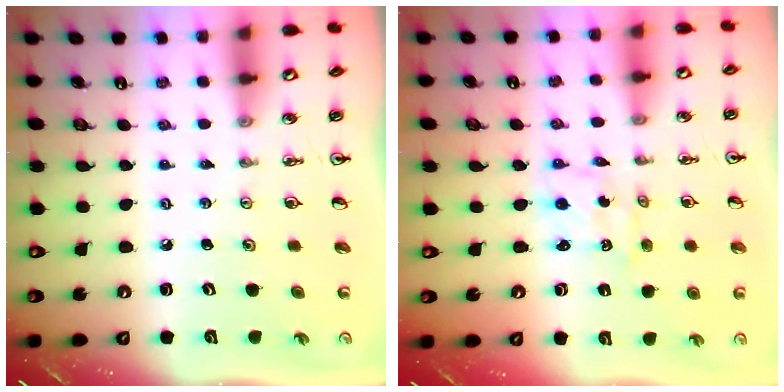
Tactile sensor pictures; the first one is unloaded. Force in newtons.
{"total": 1.3, "press": 1.1, "slide": 0.8}